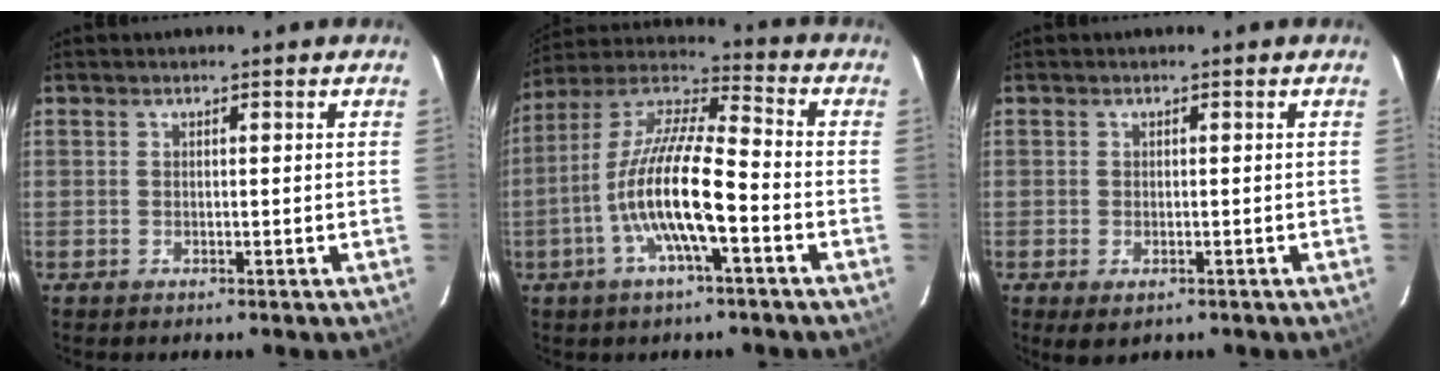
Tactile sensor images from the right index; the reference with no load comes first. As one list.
[{"total": 14.8, "force": [-4.9, 2.9, 13.7], "torque": [-0.266, -0.002, -0.098]}, {"total": 2.8, "force": [-1.3, 1.6, 1.9], "torque": [-0.033, -0.010, -0.018]}]